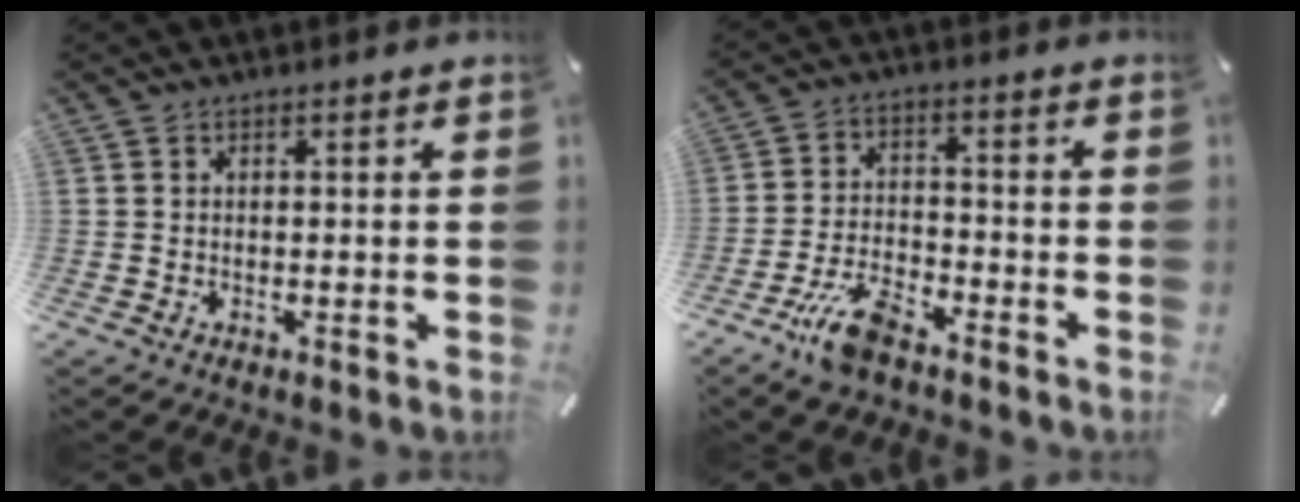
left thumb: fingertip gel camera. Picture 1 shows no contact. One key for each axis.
{"total": 8.3, "fx": -6.1, "fy": 2.9, "fz": 5.0, "tx": -0.111, "ty": 0.020, "tz": -0.116}